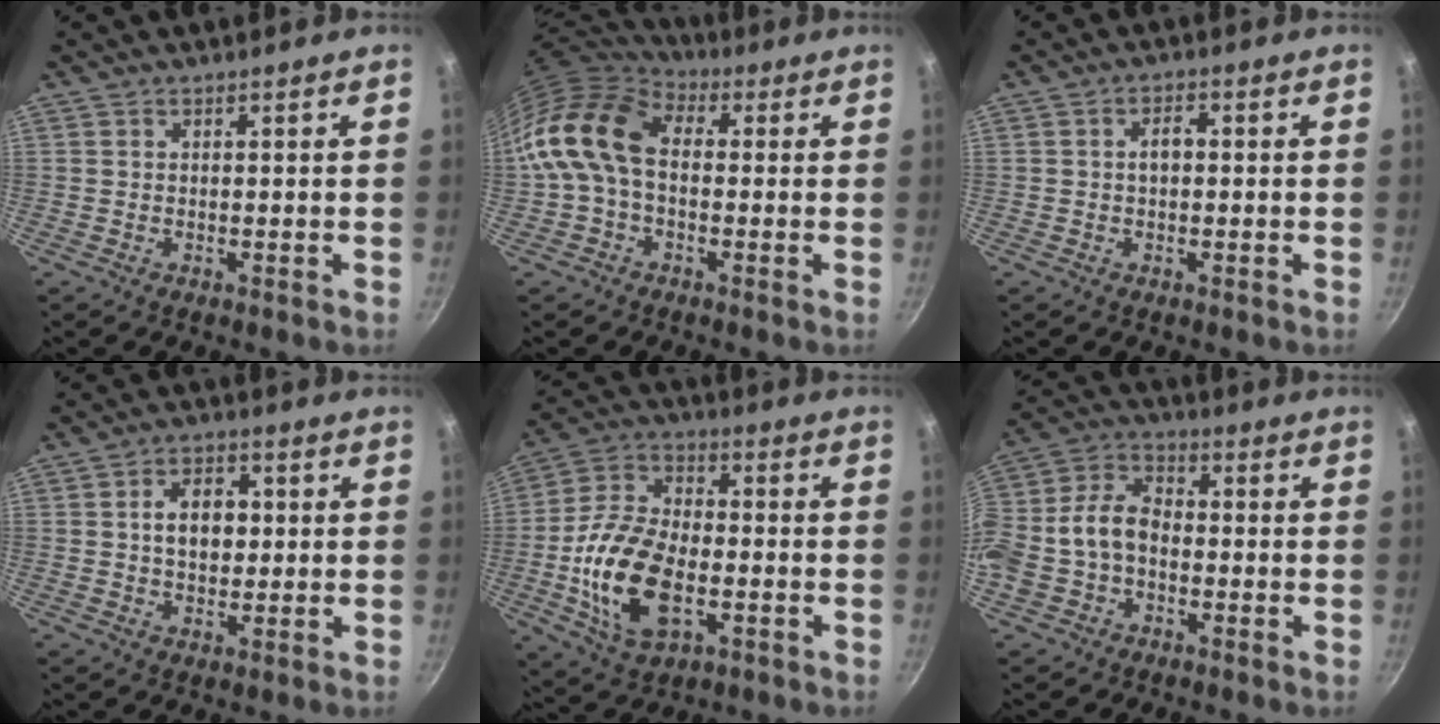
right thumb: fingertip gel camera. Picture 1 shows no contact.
{"total": 14.7, "force": [0.0, 10.0, 10.7], "torque": [-0.194, 0.033, -0.020]}
{"total": 2.6, "force": [-0.1, 1.5, 2.1], "torque": [-0.028, 0.011, -0.003]}
{"total": 7.3, "force": [0.7, 5.1, 5.2], "torque": [-0.058, 0.011, 0.007]}
{"total": 18.0, "force": [-4.1, 10.4, 14.1], "torque": [-0.260, 0.024, -0.078]}
{"total": 13.5, "force": [-2.6, 9.6, 9.2], "torque": [-0.167, 0.050, -0.060]}